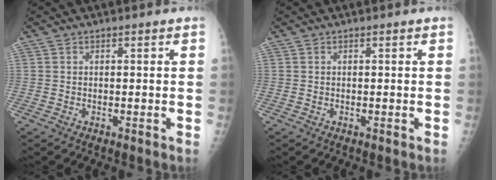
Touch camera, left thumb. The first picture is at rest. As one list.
[{"total": 0.0}]